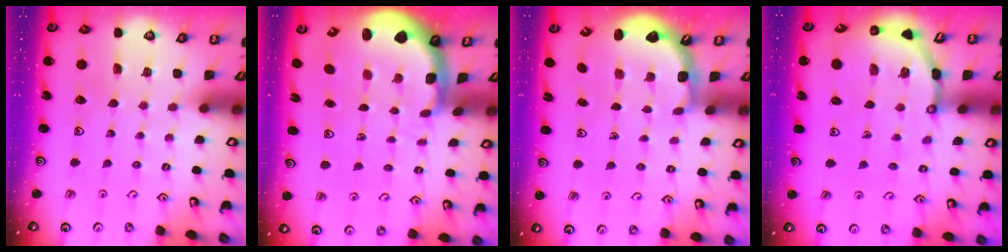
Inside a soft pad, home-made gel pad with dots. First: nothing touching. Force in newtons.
{"total": 3.9, "press": 3.0, "slide": 2.5}
{"total": 2.6, "press": 2.3, "slide": 1.3}
{"total": 7.7, "press": 7.6, "slide": 0.9}